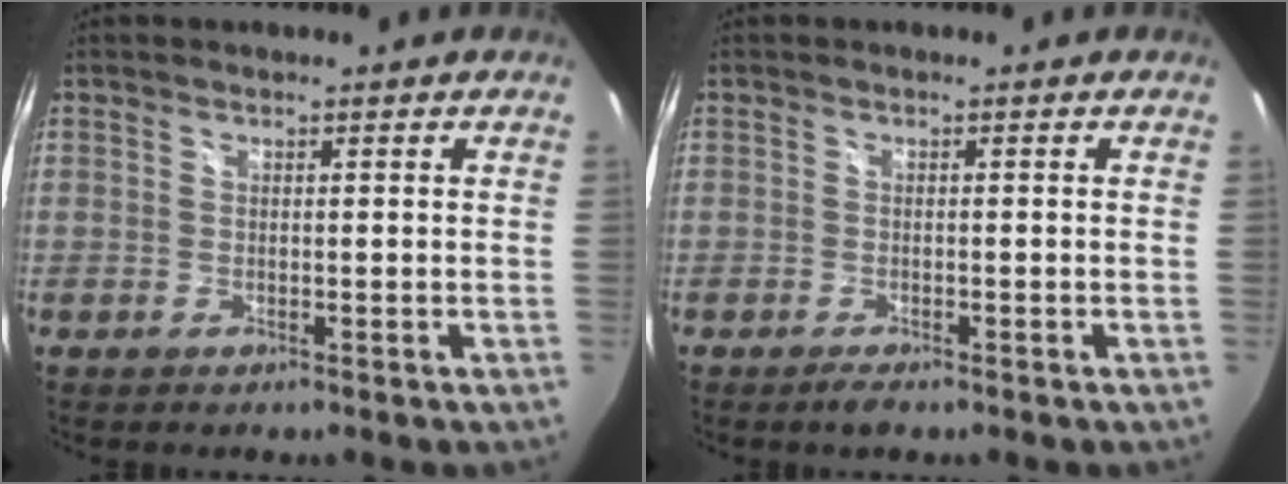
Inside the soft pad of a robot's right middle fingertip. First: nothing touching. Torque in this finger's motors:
{"motor_torque": [0.70, -0.65, 0.04, 0.07]}